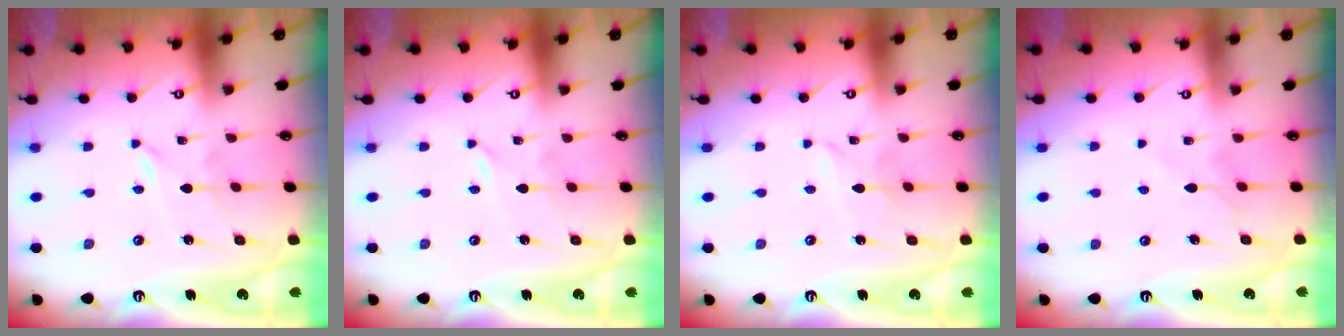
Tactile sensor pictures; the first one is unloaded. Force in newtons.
{"total": 0.0}
{"total": 3.1, "press": 3.1, "slide": 0.3}
{"total": 5.2, "press": 5.2, "slide": 0.8}